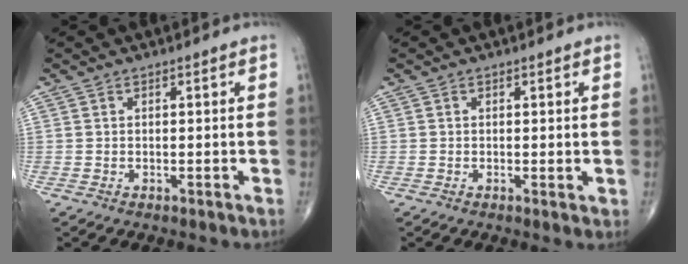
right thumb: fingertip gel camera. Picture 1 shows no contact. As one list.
[{"total": 1.0, "force": [0.0, 0.3, 0.9], "torque": [-0.019, -0.005, -0.002]}]